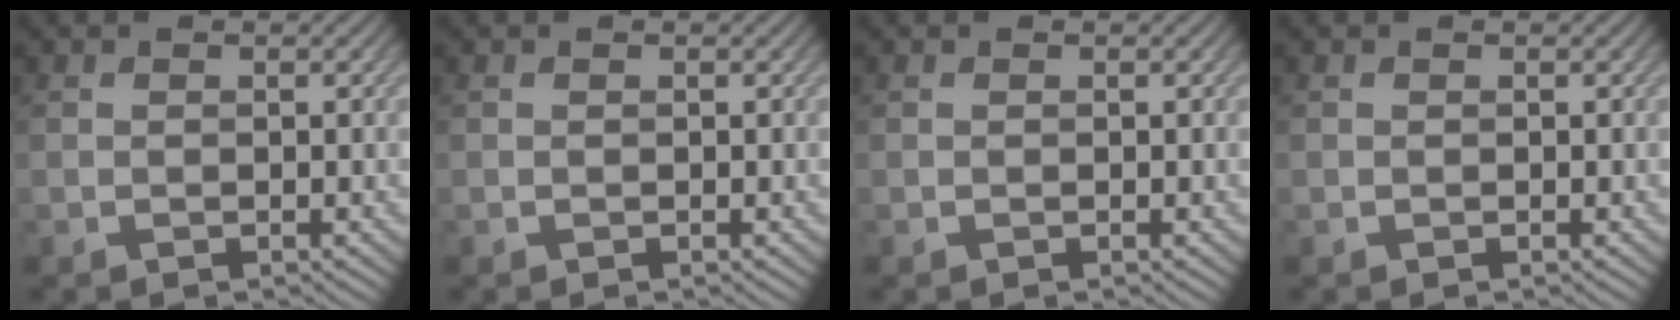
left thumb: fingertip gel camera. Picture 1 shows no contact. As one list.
[{"total": 0.0}, {"total": 0.0}, {"total": 0.0}]